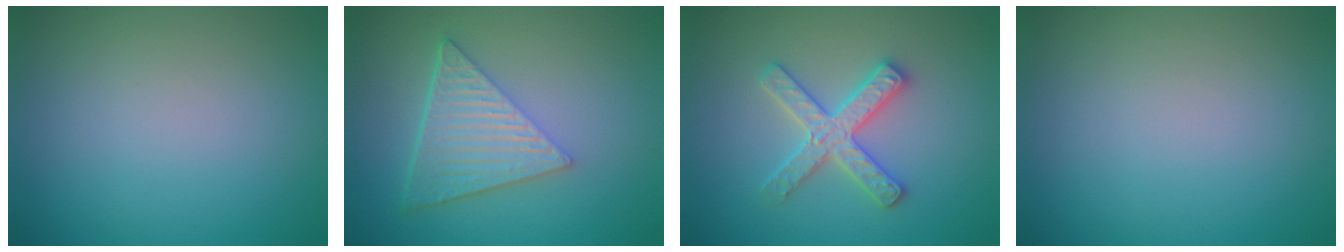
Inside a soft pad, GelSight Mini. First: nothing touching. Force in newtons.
{"total": 6.4, "press": 4.4, "slide": 4.7}
{"total": 3.1, "press": 3.1, "slide": 0.4}
{"total": 0.0}